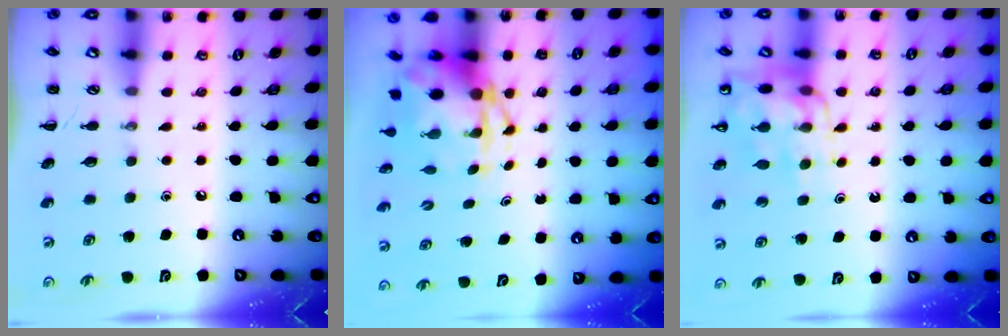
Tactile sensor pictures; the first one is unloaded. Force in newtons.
{"total": 5.2, "press": 5.0, "slide": 1.4}
{"total": 11.6, "press": 11.3, "slide": 2.8}